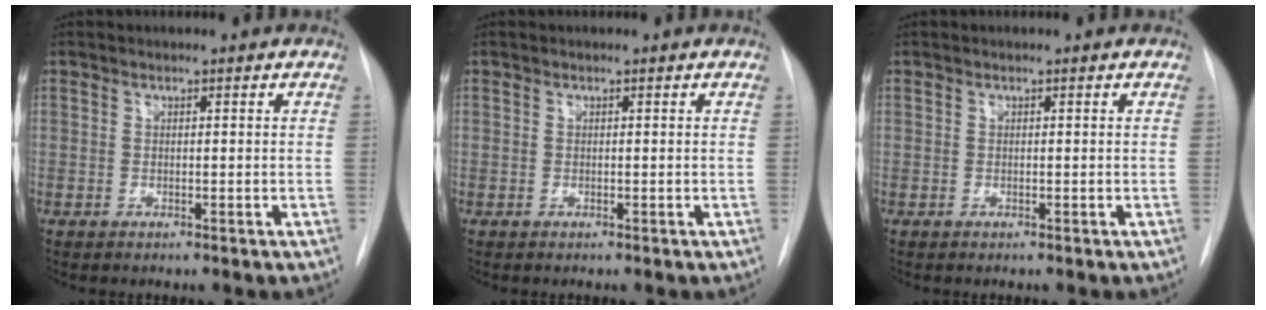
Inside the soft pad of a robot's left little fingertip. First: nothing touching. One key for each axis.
{"total": 0.0}
{"total": 0.0}